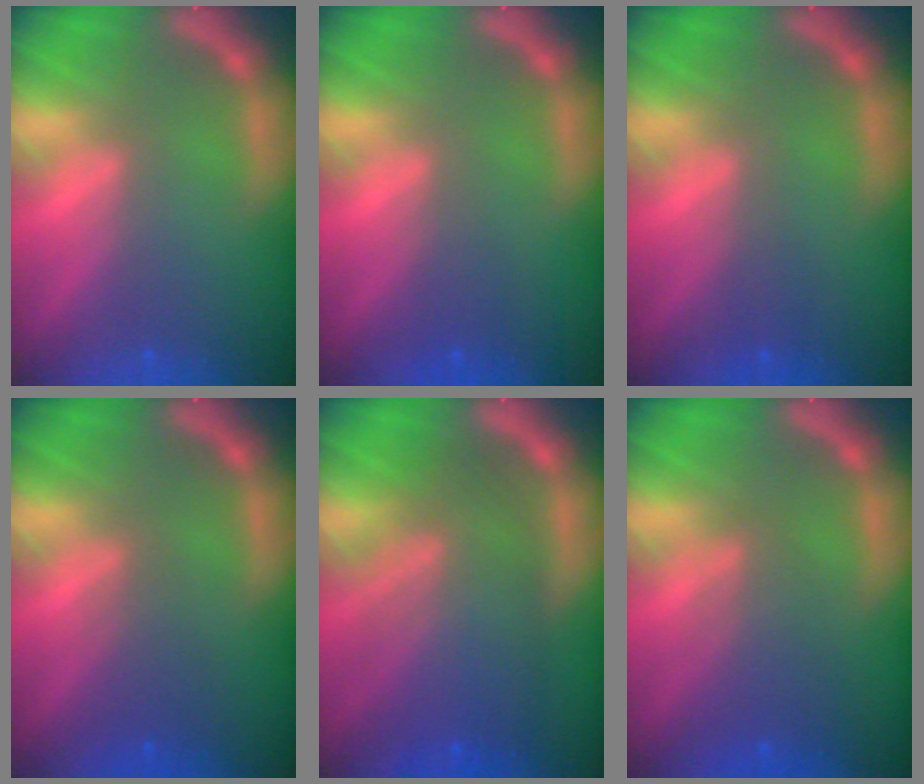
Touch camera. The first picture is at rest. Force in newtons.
{"total": 1.5}
{"total": 1.0}
{"total": 2.5}
{"total": 9.1}
{"total": 4.0}